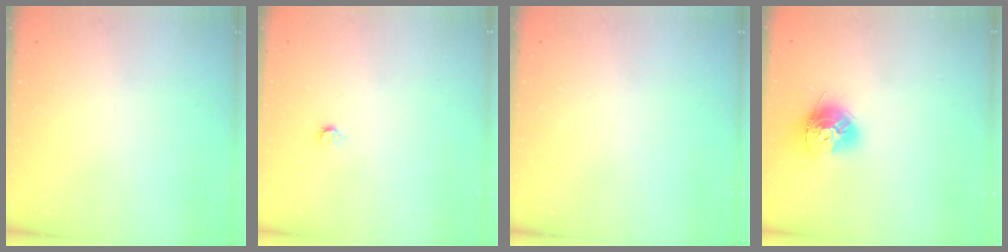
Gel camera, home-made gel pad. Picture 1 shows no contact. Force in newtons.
{"total": 3.4, "press": 3.4, "slide": 0.6}
{"total": 0.0}
{"total": 12.6, "press": 12.5, "slide": 1.2}